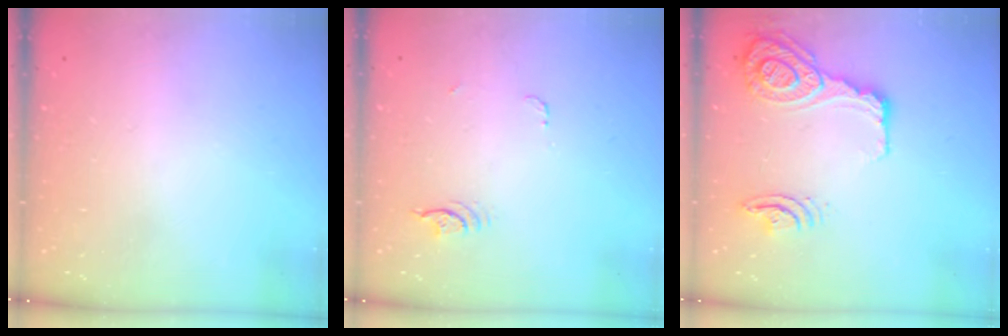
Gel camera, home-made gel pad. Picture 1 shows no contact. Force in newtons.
{"total": 3.9, "press": 3.6, "slide": 1.7}
{"total": 17.9, "press": 17.6, "slide": 3.7}